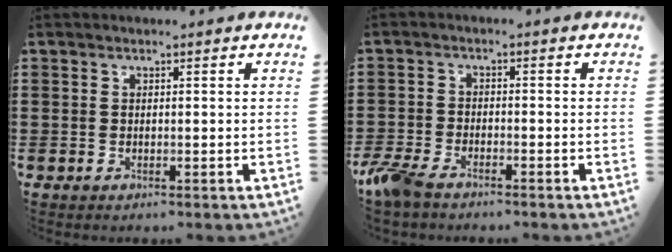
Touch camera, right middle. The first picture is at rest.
{"total": 4.3, "force": [-3.5, 1.3, 2.1], "torque": [-0.077, -0.011, -0.080]}